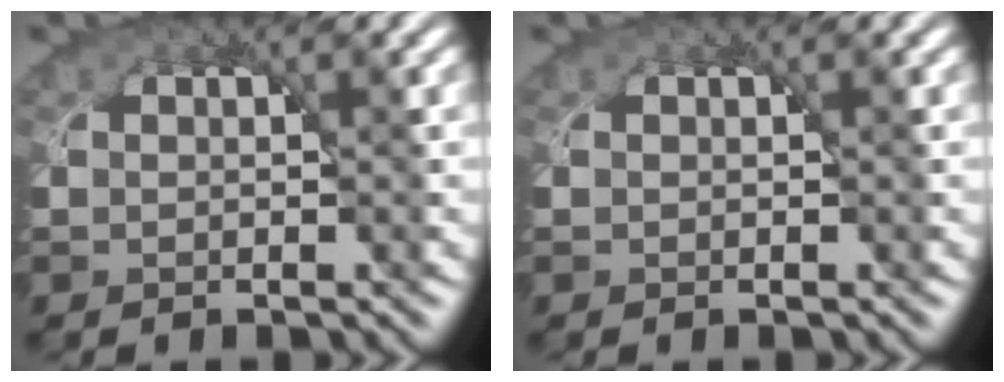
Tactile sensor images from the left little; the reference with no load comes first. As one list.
[{"total": 0.0}]